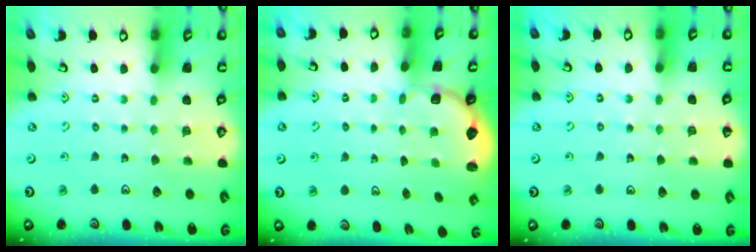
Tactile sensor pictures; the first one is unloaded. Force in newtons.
{"total": 2.8, "press": 2.1, "slide": 1.8}
{"total": 2.9, "press": 2.9, "slide": 0.3}